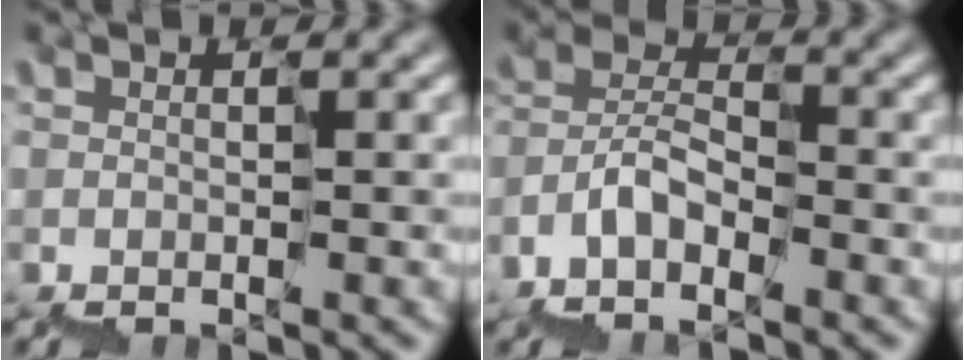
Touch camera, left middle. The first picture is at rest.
{"total": 4.4, "force": [-3.2, 2.1, 2.0], "torque": [-0.038, 0.017, -0.058]}